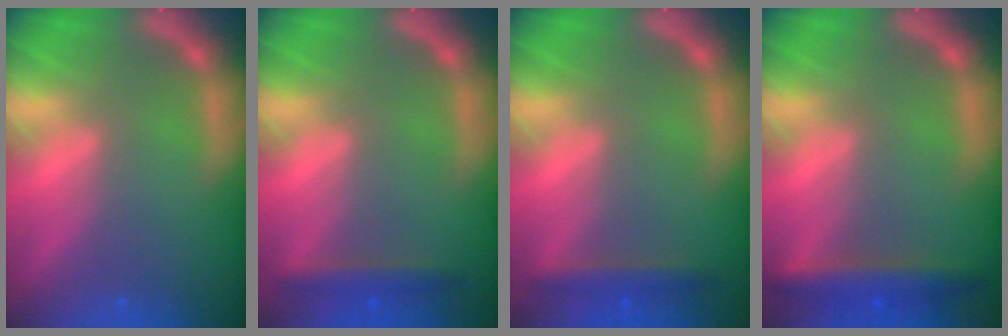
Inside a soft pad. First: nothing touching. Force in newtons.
{"total": 2.4}
{"total": 2.4}
{"total": 4.0}